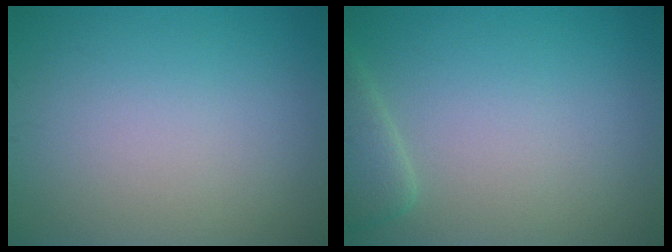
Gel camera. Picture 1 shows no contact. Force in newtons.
{"total": 2.2, "press": 2.2, "slide": 0.2}